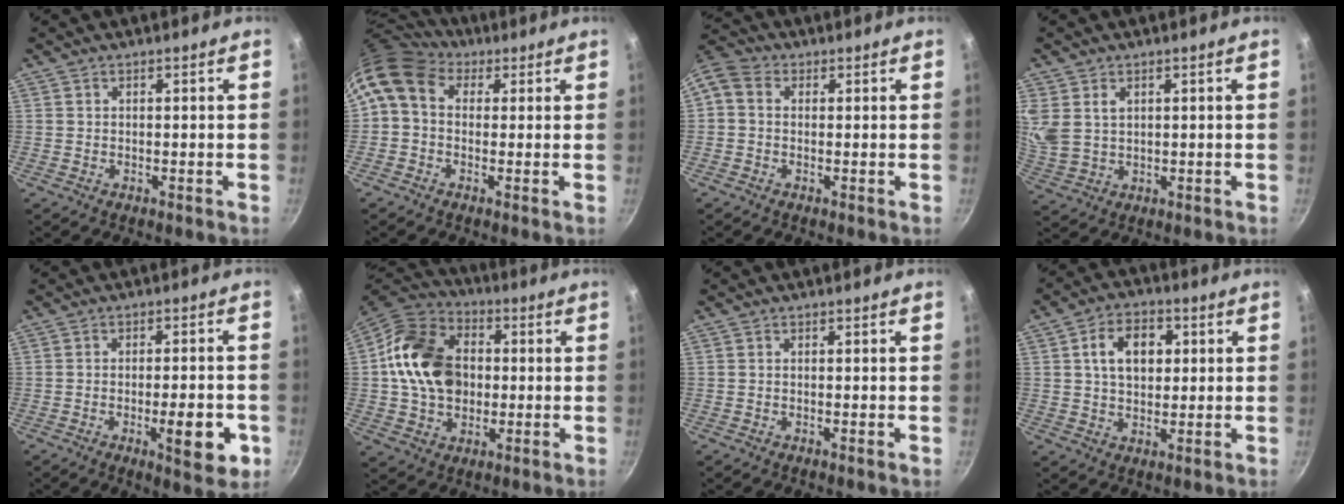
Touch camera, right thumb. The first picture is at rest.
{"total": 9.4, "force": [2.8, 7.0, 5.6], "torque": [-0.099, 0.019, 0.029]}
{"total": 5.4, "force": [0.2, 4.4, 3.2], "torque": [-0.073, 0.025, -0.011]}
{"total": 6.9, "force": [2.5, 4.9, 4.3], "torque": [-0.082, -0.009, 0.057]}
{"total": 9.9, "force": [-3.2, 3.0, 8.9], "torque": [-0.107, 0.008, -0.039]}
{"total": 18.1, "force": [1.1, 13.9, 11.6], "torque": [-0.184, 0.021, 0.010]}
{"total": 0.5, "force": [-0.2, -0.1, 0.5], "torque": [-0.008, -0.001, -0.006]}
{"total": 9.5, "force": [2.1, 6.7, 6.5], "torque": [-0.085, 0.008, 0.028]}